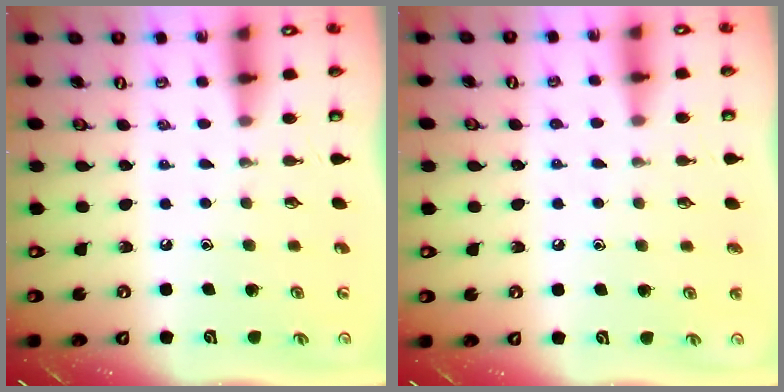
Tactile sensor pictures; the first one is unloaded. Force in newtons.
{"total": 4.1, "press": 4.1, "slide": 0.4}